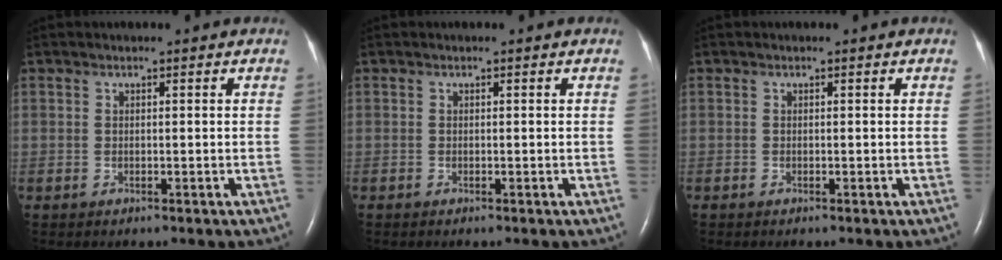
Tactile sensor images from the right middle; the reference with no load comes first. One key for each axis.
{"total": 0.0}
{"total": 0.0}